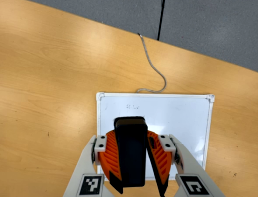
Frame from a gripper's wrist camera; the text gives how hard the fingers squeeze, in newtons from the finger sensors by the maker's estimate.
{"total": 10.2, "left": 9.7, "right": 10.7}